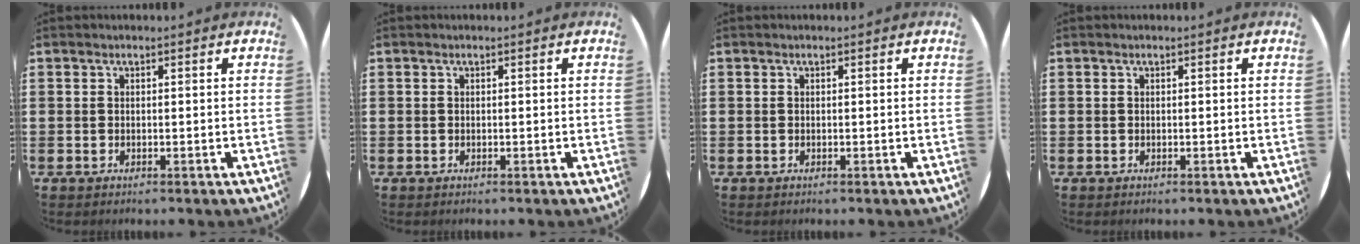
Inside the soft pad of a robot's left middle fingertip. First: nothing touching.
{"total": 0.0}
{"total": 0.0}
{"total": 0.0}